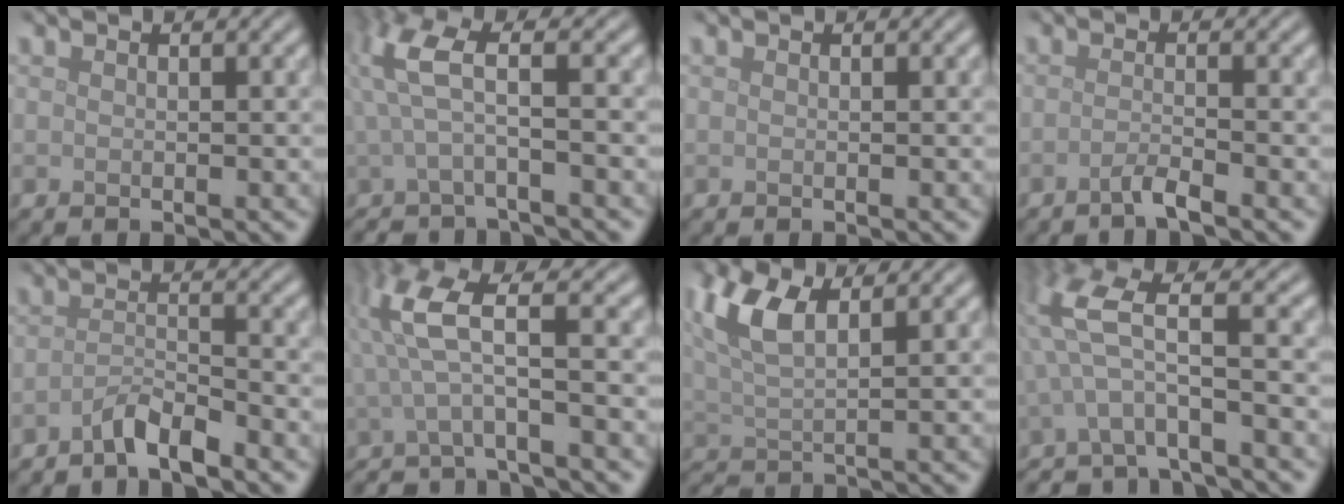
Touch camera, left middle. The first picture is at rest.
{"total": 4.1, "force": [0.0, 1.1, 4.0], "torque": [-0.093, 0.000, -0.010]}
{"total": 0.0}
{"total": 1.7, "force": [-1.1, 0.2, 1.3], "torque": [-0.017, 0.001, -0.032]}
{"total": 2.7, "force": [-2.2, 0.4, 1.4], "torque": [-0.024, 0.006, -0.049]}
{"total": 5.4, "force": [-0.1, 1.3, 5.2], "torque": [-0.116, 0.003, -0.010]}
{"total": 5.5, "force": [2.1, 2.2, 4.6], "torque": [-0.107, 0.010, 0.040]}
{"total": 5.7, "force": [-2.0, 1.7, 5.0], "torque": [-0.115, 0.002, -0.043]}